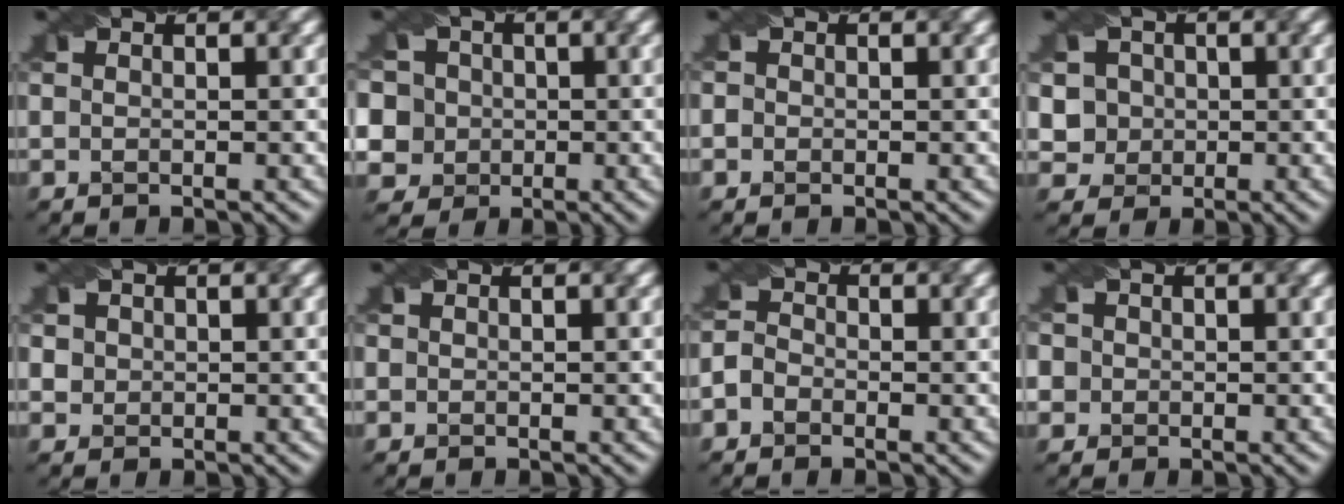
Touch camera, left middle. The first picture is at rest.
{"total": 7.8, "force": [0.8, 7.1, 3.1], "torque": [-0.062, 0.027, -0.016]}
{"total": 1.1, "force": [0.1, 1.0, 0.4], "torque": [0.007, 0.017, -0.014]}
{"total": 4.0, "force": [0.9, 3.7, 1.2], "torque": [-0.011, 0.012, 0.011]}
{"total": 2.8, "force": [1.2, 2.3, 1.1], "torque": [-0.024, 0.015, 0.015]}
{"total": 0.6, "force": [0.4, 0.5, 0.2], "torque": [-0.001, 0.010, 0.001]}
{"total": 1.8, "force": [-1.4, 1.1, 0.6], "torque": [-0.008, 0.003, -0.023]}
{"total": 4.3, "force": [0.8, 4.0, 1.4], "torque": [-0.033, 0.032, -0.009]}